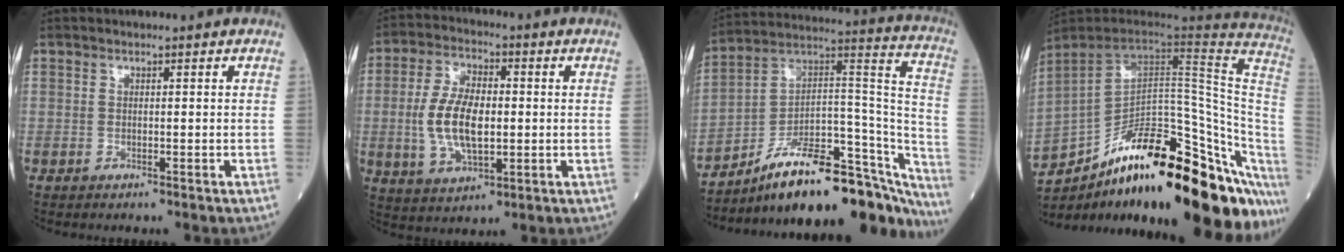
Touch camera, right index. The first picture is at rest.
{"total": 10.7, "force": [-0.5, 5.0, 9.4], "torque": [-0.204, 0.005, -0.004]}
{"total": 25.5, "force": [-20.3, 7.4, 13.5], "torque": [-0.120, 0.063, -0.297]}
{"total": 33.7, "force": [-22.1, 8.2, 24.1], "torque": [-0.260, -0.008, -0.317]}